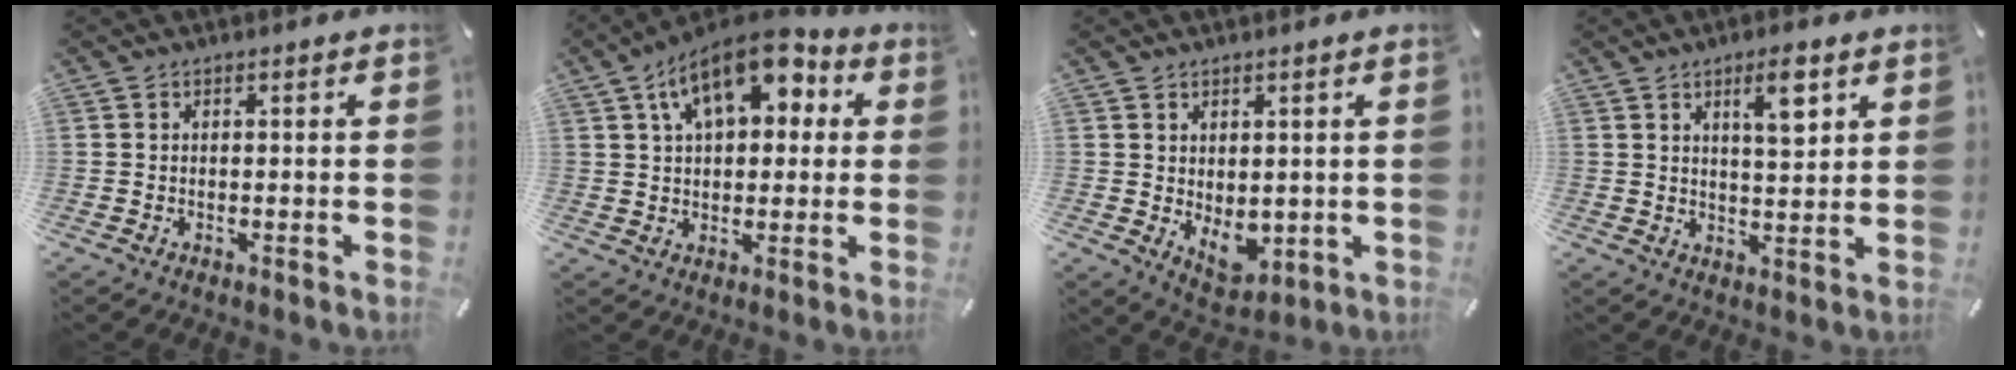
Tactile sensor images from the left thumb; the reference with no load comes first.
{"total": 14.2, "force": [6.7, 7.7, 9.9], "torque": [-0.158, -0.018, 0.115]}
{"total": 5.4, "force": [0.1, 4.2, 3.5], "torque": [-0.034, -0.005, 0.005]}
{"total": 7.8, "force": [4.0, 2.3, 6.2], "torque": [-0.092, -0.016, 0.060]}